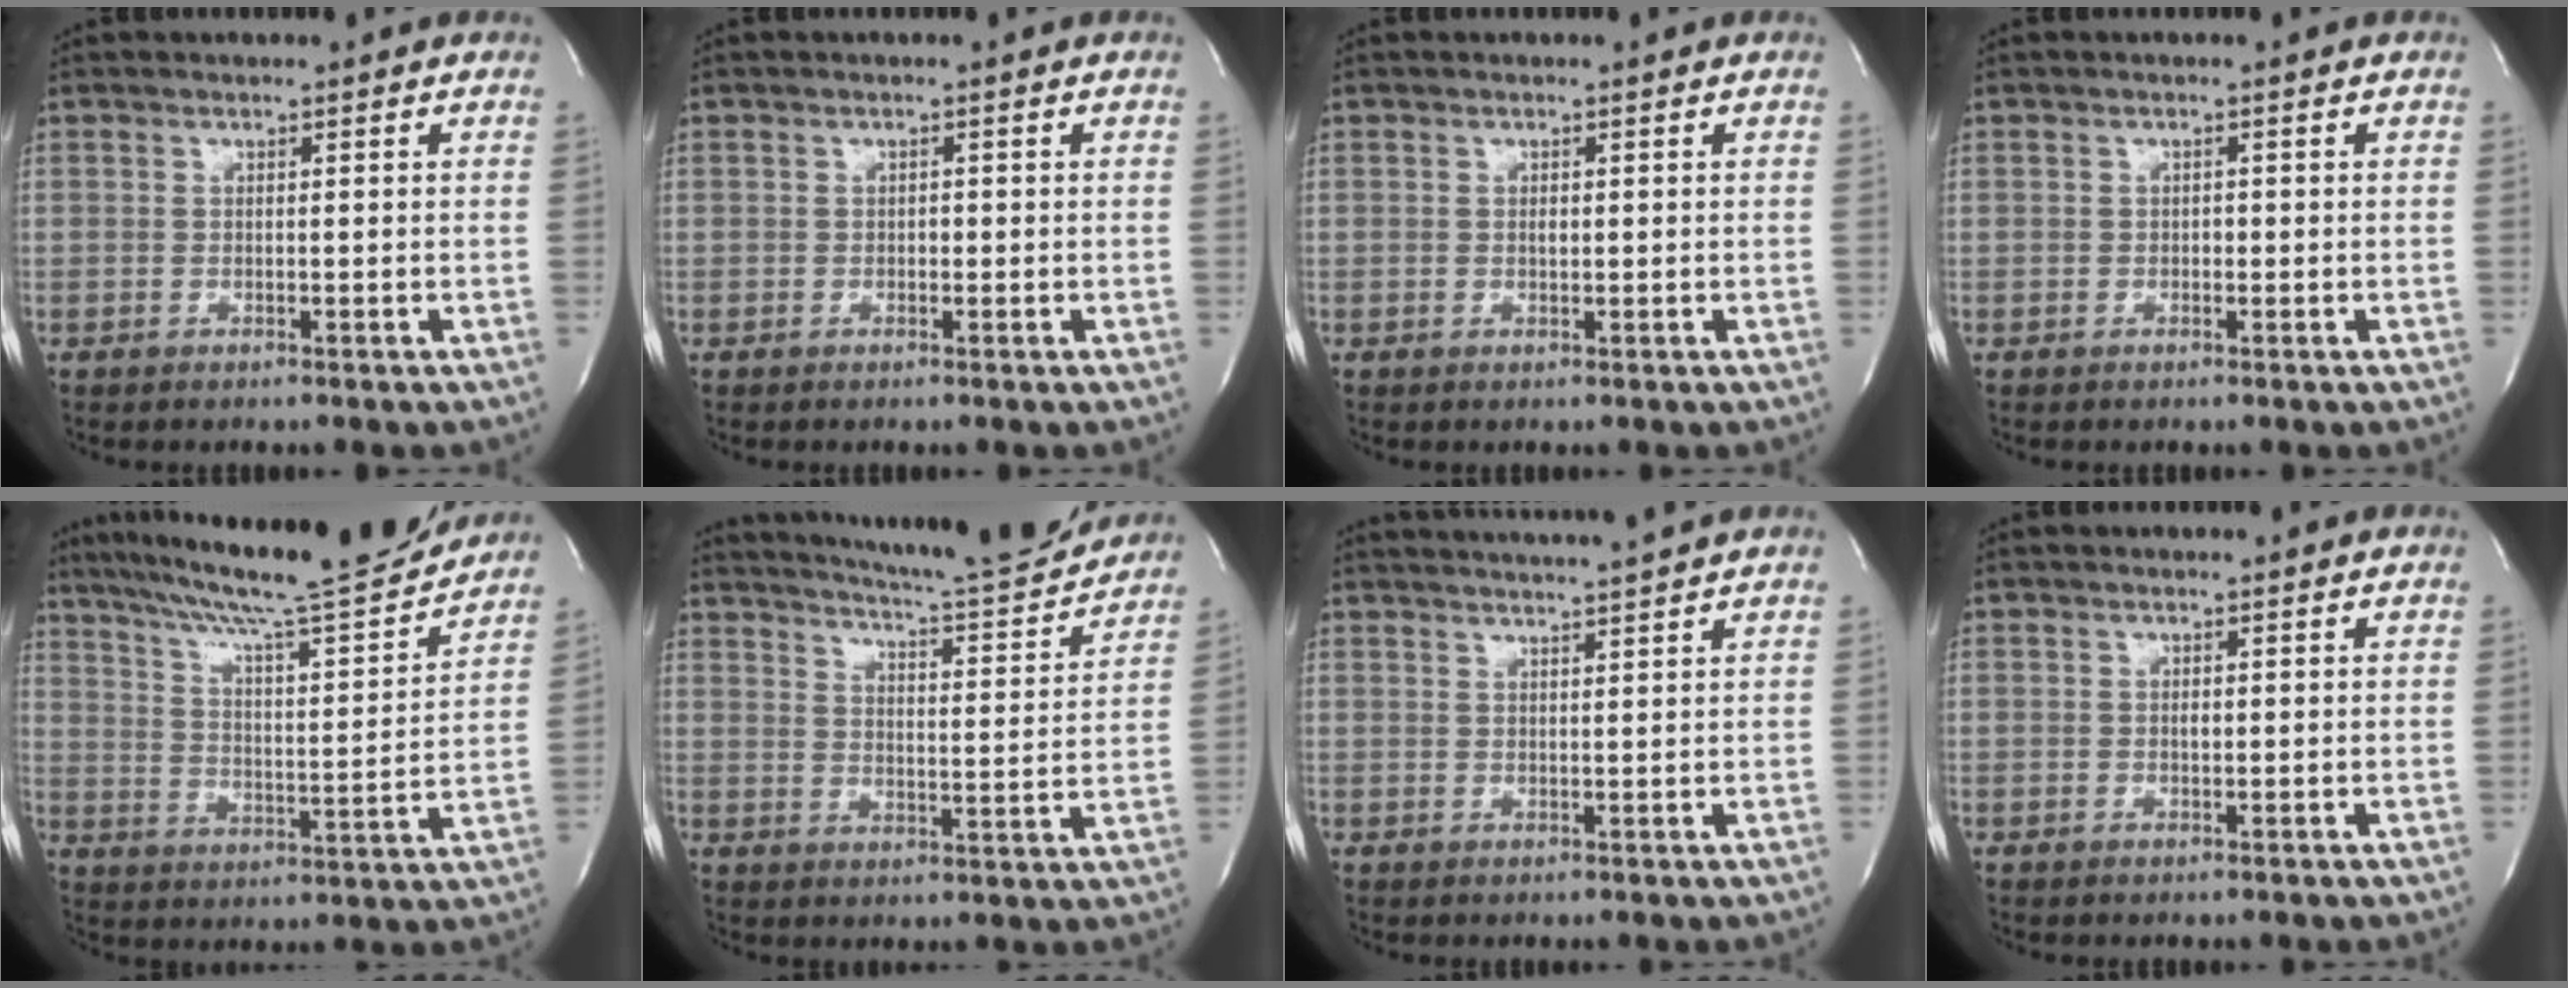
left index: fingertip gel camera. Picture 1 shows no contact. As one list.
[{"total": 0.7, "force": [-0.4, 0.4, 0.3], "torque": [-0.003, -0.002, -0.009]}, {"total": 0.7, "force": [-0.2, 0.3, 0.5], "torque": [-0.012, -0.005, -0.004]}, {"total": 0.7, "force": [-0.5, 0.4, 0.3], "torque": [-0.004, -0.002, -0.010]}, {"total": 20.7, "force": [18.2, 0.8, 9.9], "torque": [-0.171, -0.014, 0.270]}, {"total": 16.6, "force": [15.5, 0.6, 5.9], "torque": [-0.100, -0.036, 0.208]}, {"total": 7.1, "force": [6.4, -1.5, 2.4], "torque": [-0.038, 0.003, 0.088]}, {"total": 0.7, "force": [-0.2, 0.3, 0.6], "torque": [-0.012, -0.005, -0.004]}]